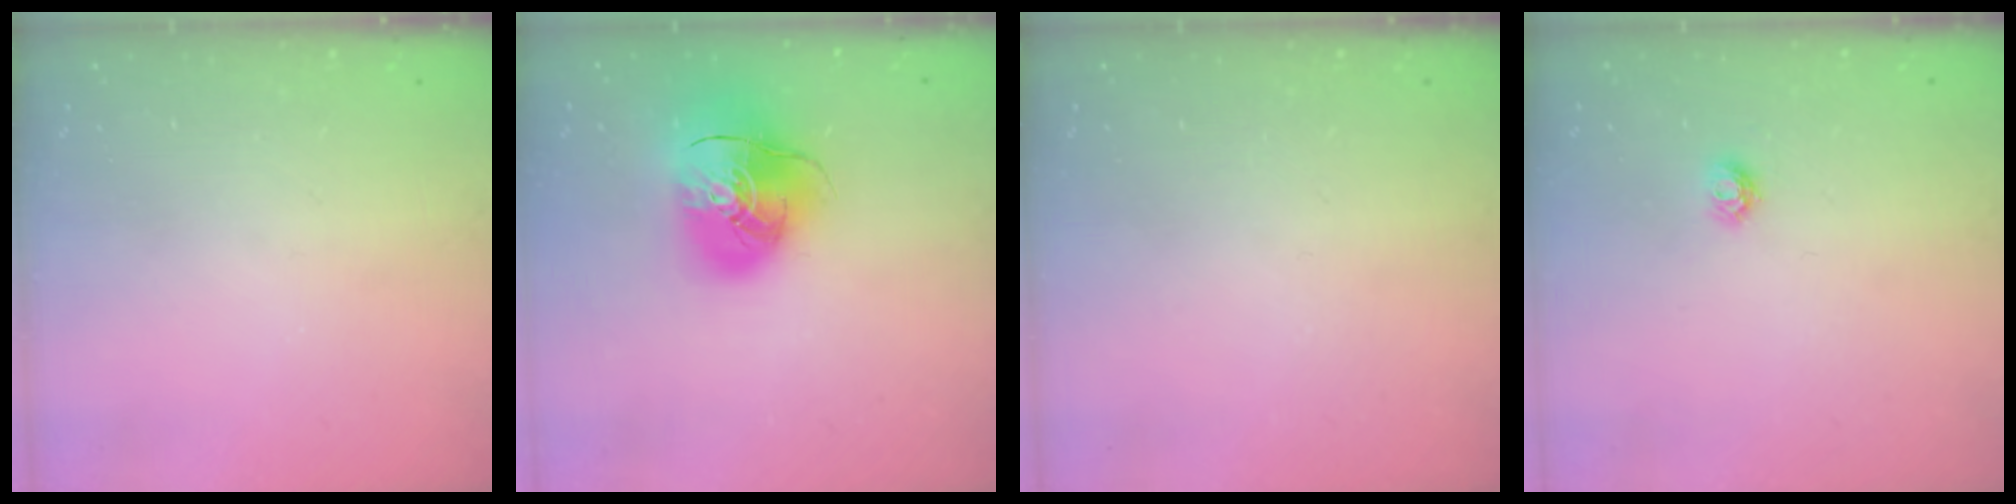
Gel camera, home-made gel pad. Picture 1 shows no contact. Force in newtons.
{"total": 15.4, "press": 15.2, "slide": 2.3}
{"total": 0.0}
{"total": 4.6, "press": 4.6, "slide": 0.5}